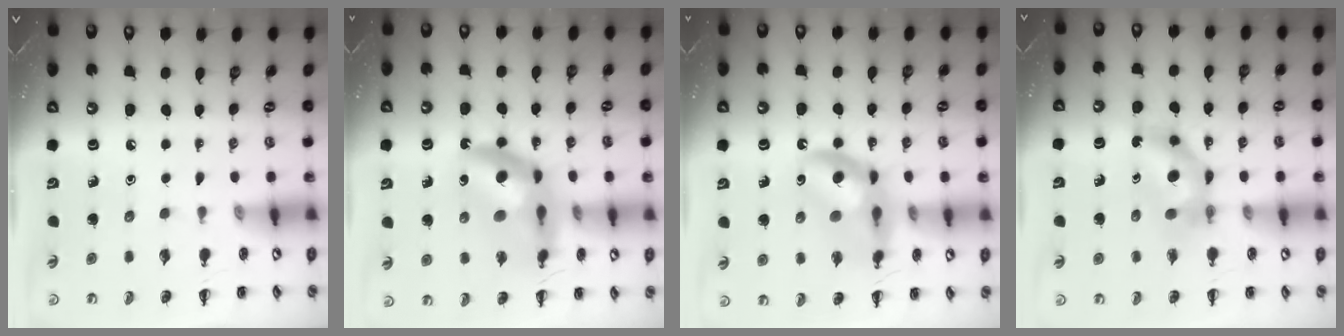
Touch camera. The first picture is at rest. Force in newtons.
{"total": 14.2, "press": 13.6, "slide": 4.2}
{"total": 12.9, "press": 12.4, "slide": 3.4}
{"total": 7.0, "press": 7.0, "slide": 0.8}